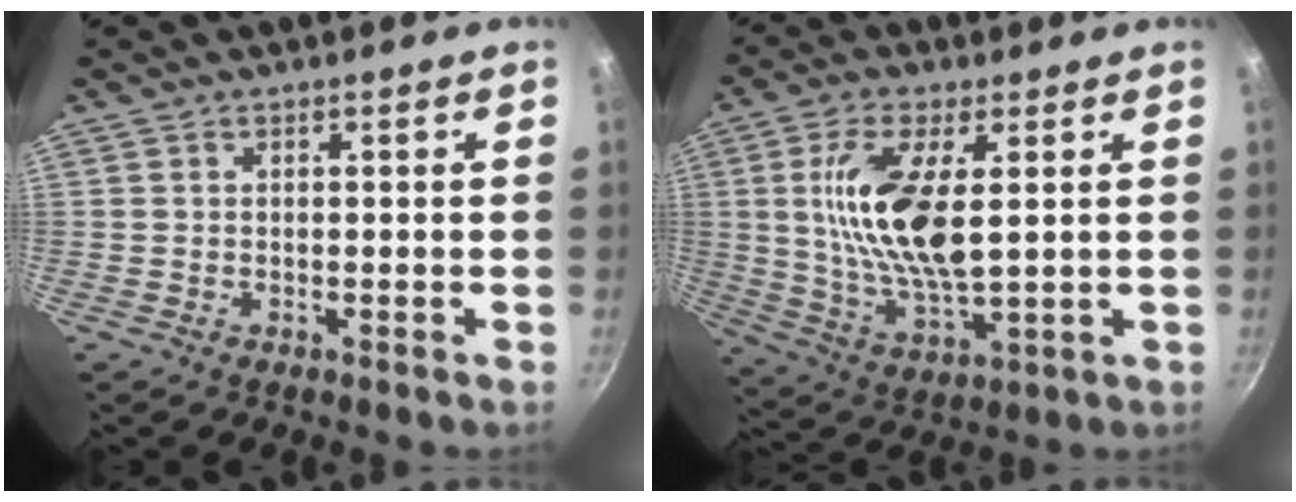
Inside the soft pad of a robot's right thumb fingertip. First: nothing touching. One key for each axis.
{"total": 15.2, "fx": 2.9, "fy": 6.0, "fz": 13.7, "tx": -0.263, "ty": -0.013, "tz": 0.058}